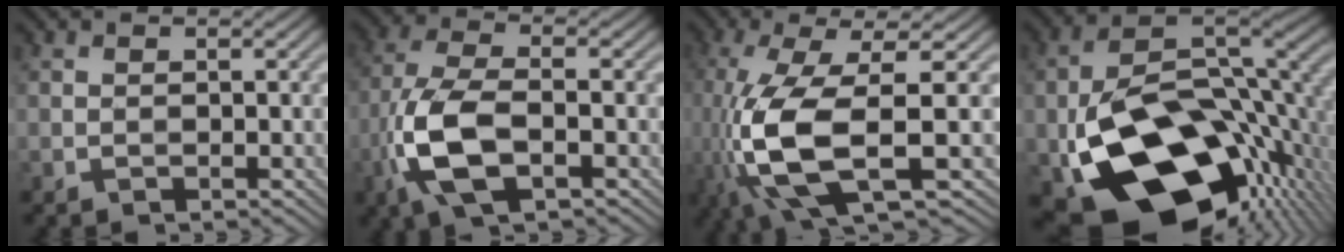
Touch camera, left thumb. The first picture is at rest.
{"total": 8.8, "force": [-3.1, 3.4, 7.5], "torque": [-0.175, 0.003, -0.069]}
{"total": 12.2, "force": [-2.6, 3.4, 11.4], "torque": [-0.261, -0.017, -0.045]}
{"total": 17.8, "force": [-5.7, 10.7, 13.1], "torque": [-0.251, -0.012, -0.095]}